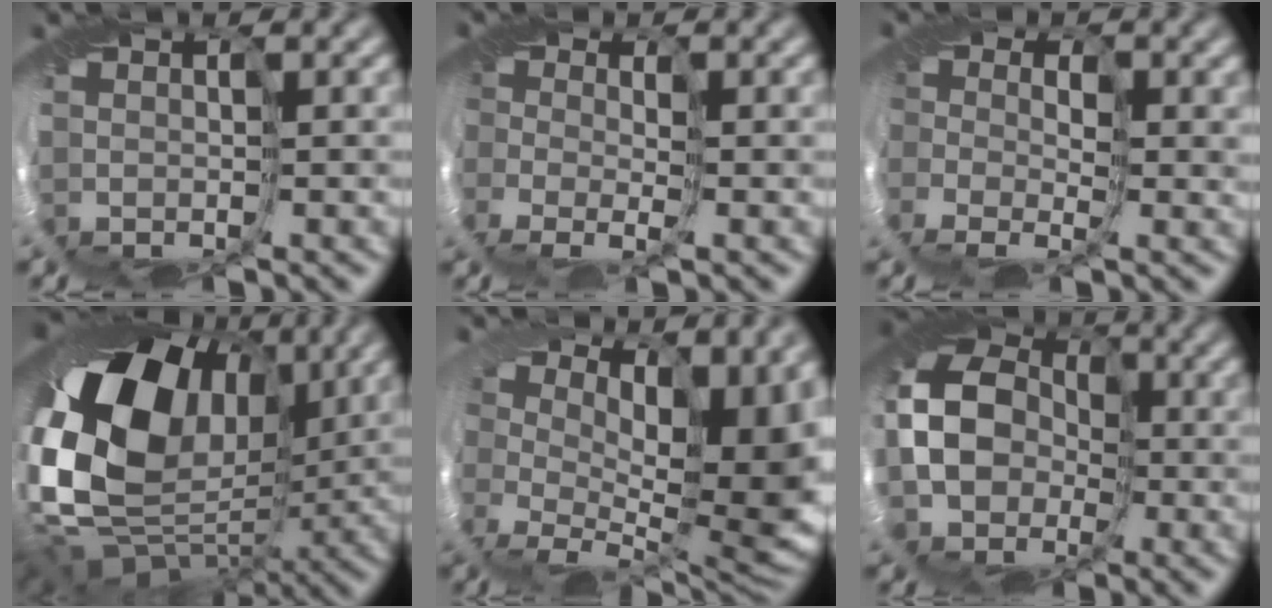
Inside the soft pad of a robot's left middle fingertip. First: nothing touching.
{"total": 1.3, "force": [-1.2, -0.3, -0.3], "torque": [0.025, -0.023, -0.033]}
{"total": 2.0, "force": [-1.1, 1.5, 0.8], "torque": [0.008, -0.025, -0.031]}
{"total": 16.3, "force": [1.4, 11.8, 11.2], "torque": [-0.214, 0.000, 0.016]}
{"total": 9.6, "force": [2.0, 4.9, 7.9], "torque": [-0.069, -0.036, 0.042]}
{"total": 7.9, "force": [-2.2, 6.2, 4.3], "torque": [-0.081, -0.016, -0.062]}